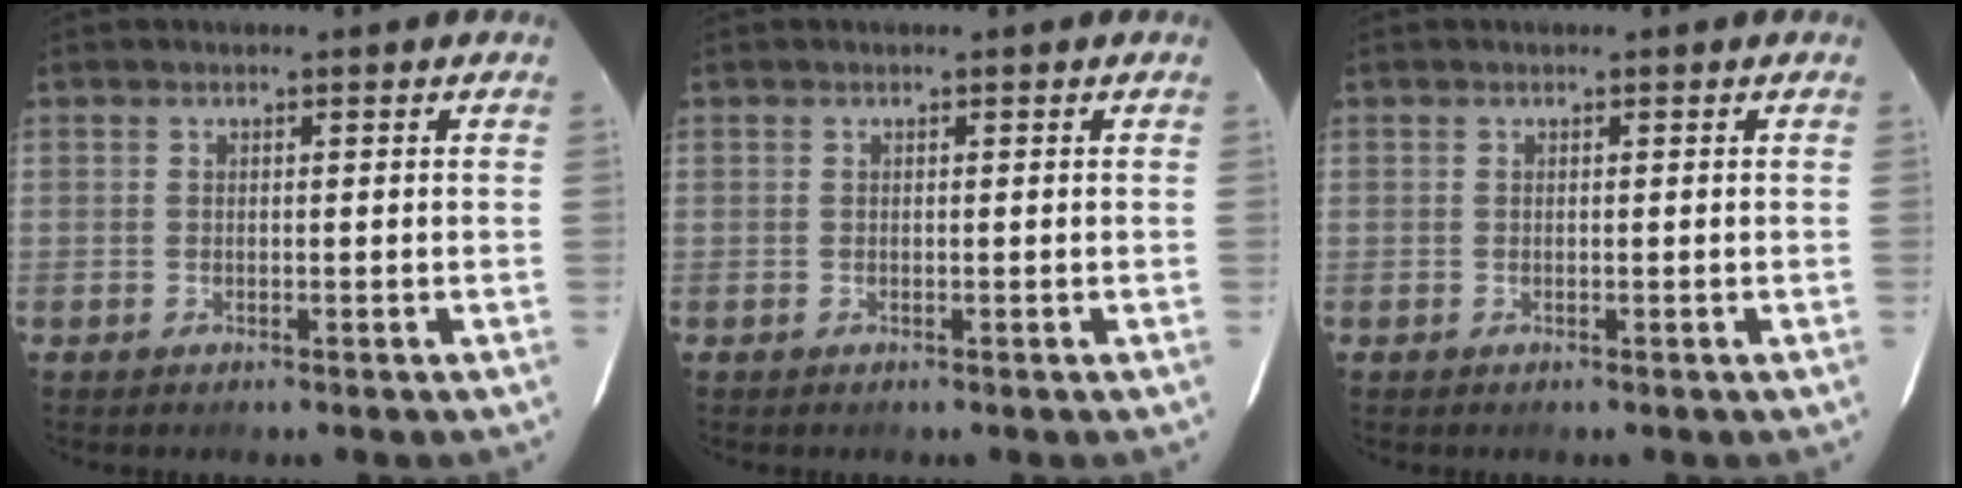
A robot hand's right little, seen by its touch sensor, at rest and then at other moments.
{"total": 0.0}
{"total": 0.0}